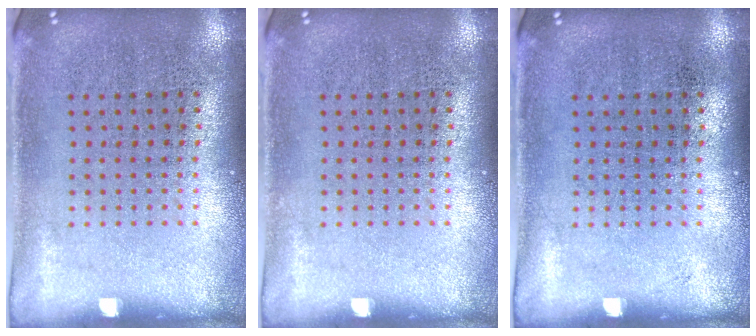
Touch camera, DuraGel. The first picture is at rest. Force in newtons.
{"total": 0.0}
{"total": 0.0}